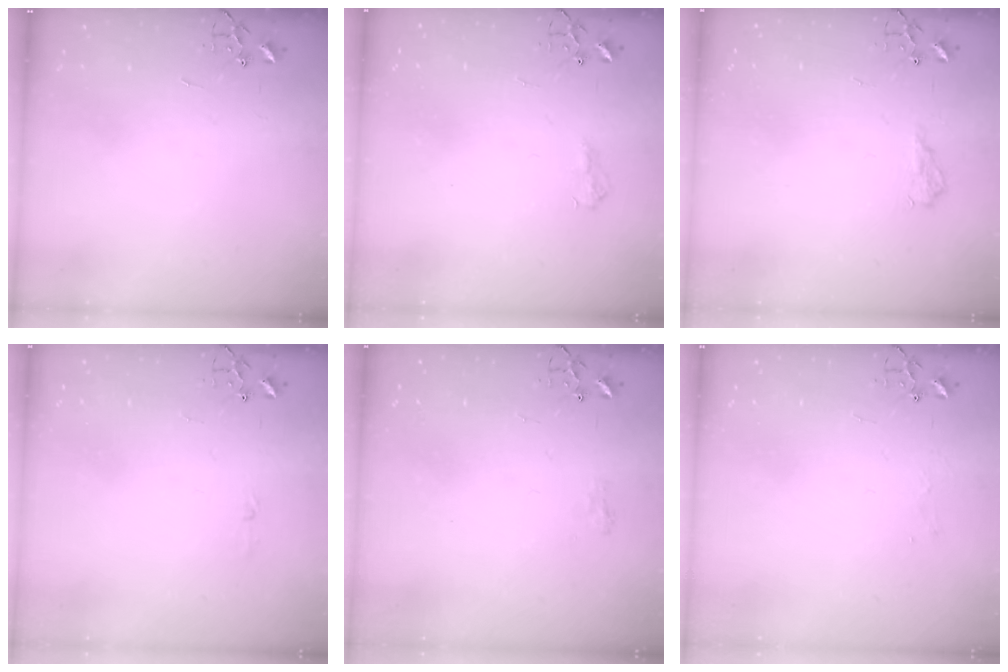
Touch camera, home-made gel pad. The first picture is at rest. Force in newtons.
{"total": 7.3, "press": 7.2, "slide": 0.8}
{"total": 8.2, "press": 8.2, "slide": 0.9}
{"total": 3.5, "press": 3.5, "slide": 0.4}
{"total": 6.3, "press": 6.3, "slide": 0.8}
{"total": 3.8, "press": 3.8, "slide": 0.4}